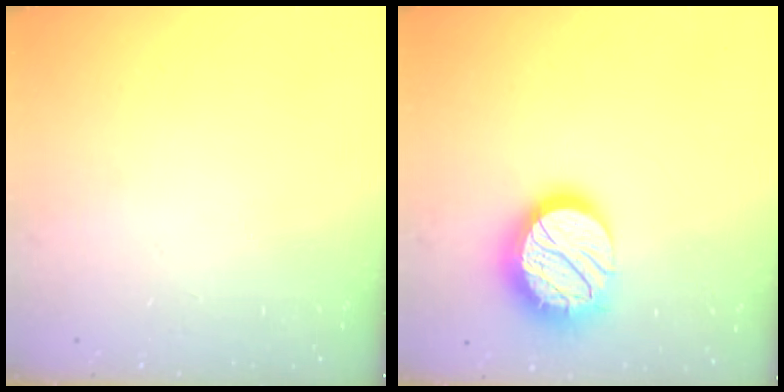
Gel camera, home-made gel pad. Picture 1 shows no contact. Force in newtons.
{"total": 18.3, "press": 18.2, "slide": 1.0}